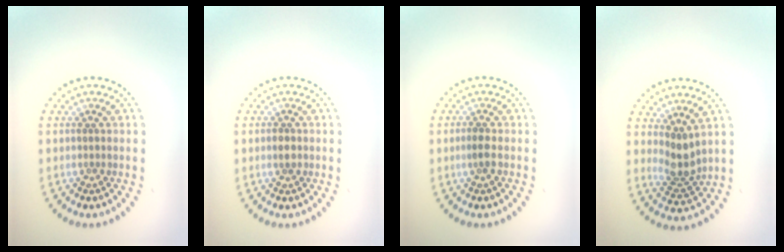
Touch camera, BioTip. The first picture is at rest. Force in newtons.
{"total": 1.1, "press": 1.1, "slide": 0.1}
{"total": 1.2, "press": 1.1, "slide": 0.5}
{"total": 2.7, "press": 2.0, "slide": 1.8}